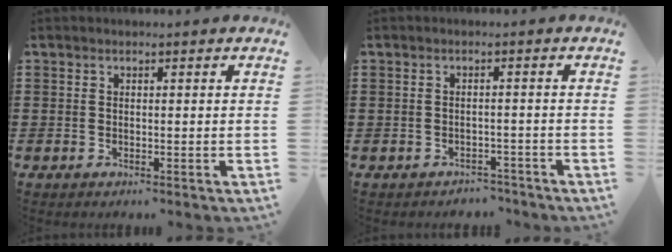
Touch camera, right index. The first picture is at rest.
{"total": 1.9, "force": [-1.8, 0.5, -0.2], "torque": [-0.002, 0.002, -0.041]}